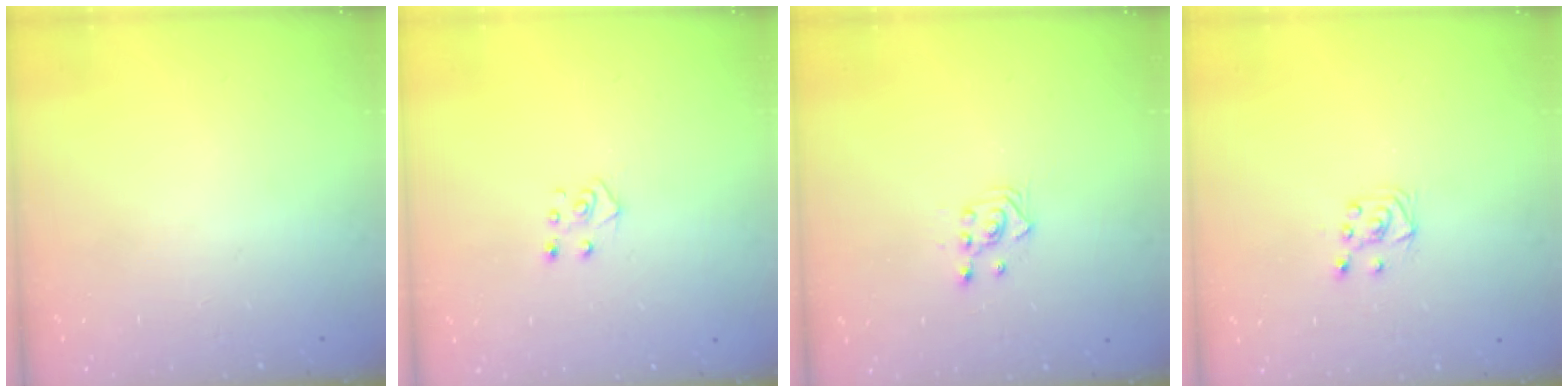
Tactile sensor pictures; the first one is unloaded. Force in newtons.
{"total": 4.8, "press": 4.8, "slide": 0.4}
{"total": 2.9, "press": 2.9, "slide": 0.2}
{"total": 5.2, "press": 5.2, "slide": 0.4}